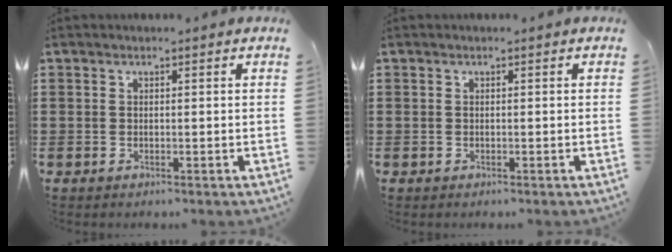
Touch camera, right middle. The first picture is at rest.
{"total": 0.0}